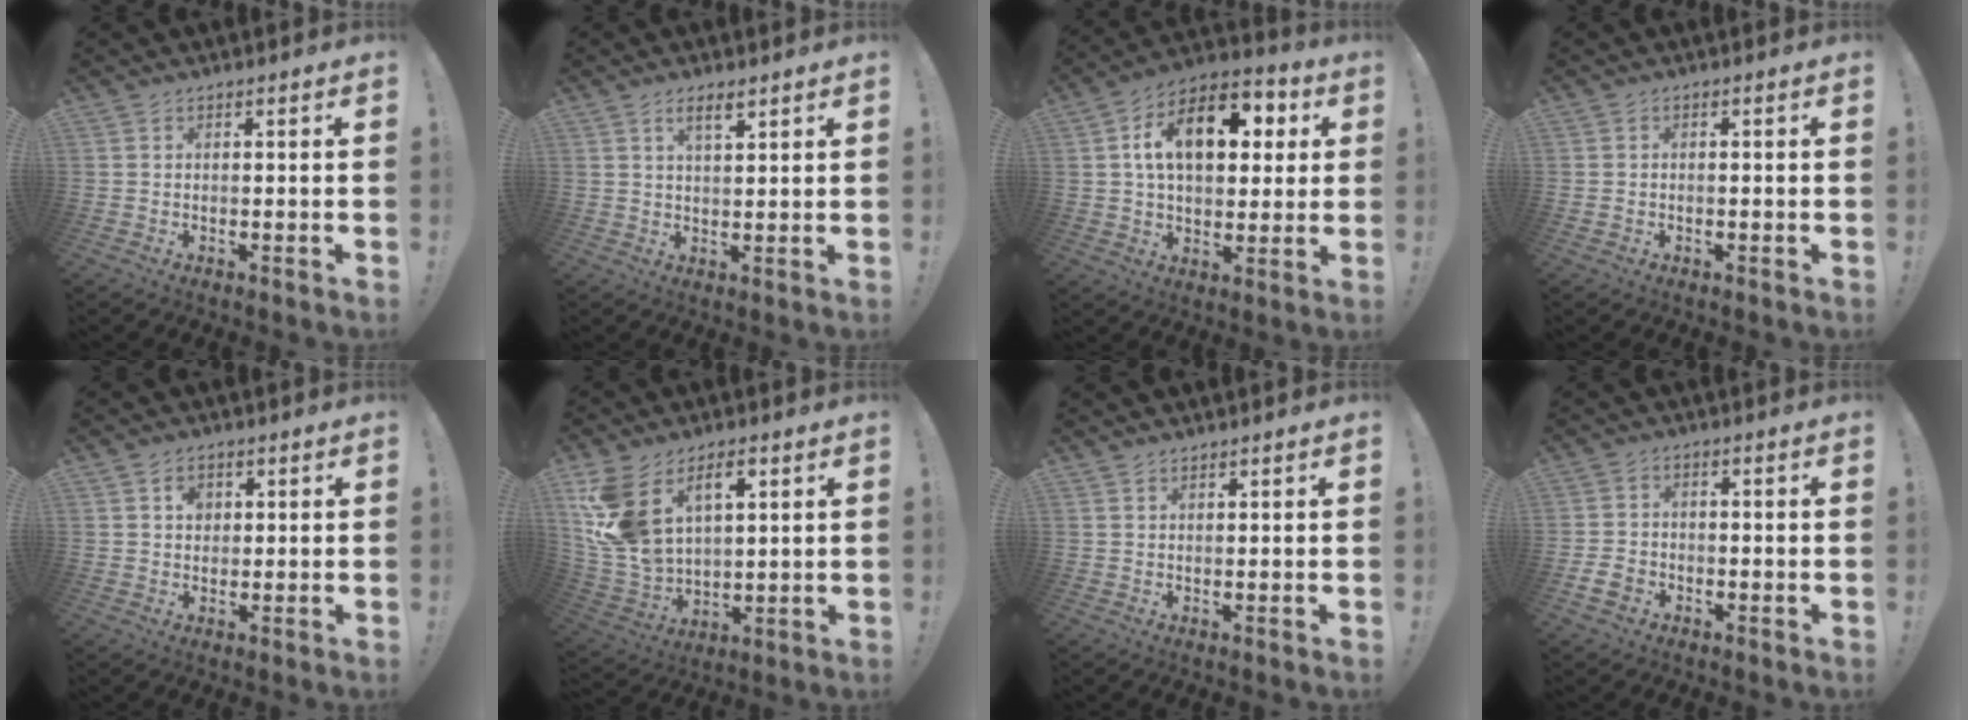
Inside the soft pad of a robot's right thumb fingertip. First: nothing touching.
{"total": 4.2, "force": [2.6, 1.3, 3.0], "torque": [-0.048, -0.013, 0.042]}
{"total": 17.0, "force": [4.7, 10.3, 12.6], "torque": [-0.189, -0.001, 0.080]}
{"total": 0.9, "force": [-0.6, 0.6, 0.3], "torque": [-0.005, 0.002, -0.010]}
{"total": 3.4, "force": [1.1, 2.9, 1.3], "torque": [0.001, -0.007, 0.015]}
{"total": 16.2, "force": [7.9, 9.9, 10.1], "torque": [-0.206, -0.040, 0.148]}
{"total": 1.1, "force": [1.0, 0.3, 0.2], "torque": [-0.003, -0.003, 0.020]}
{"total": 5.8, "force": [-2.5, 4.2, 3.2], "torque": [-0.066, 0.005, -0.047]}